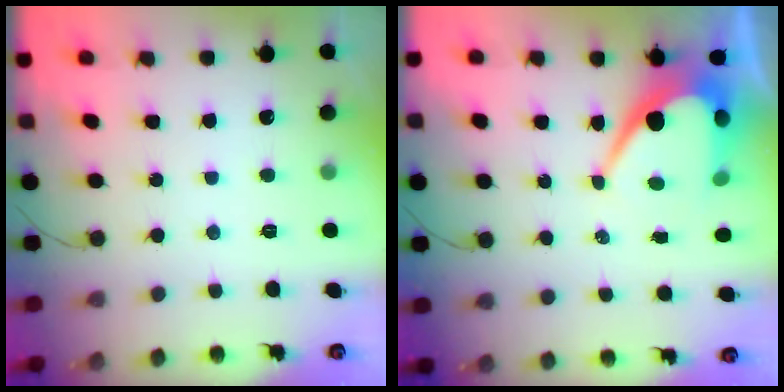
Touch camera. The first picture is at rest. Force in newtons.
{"total": 11.5, "press": 11.4, "slide": 0.8}